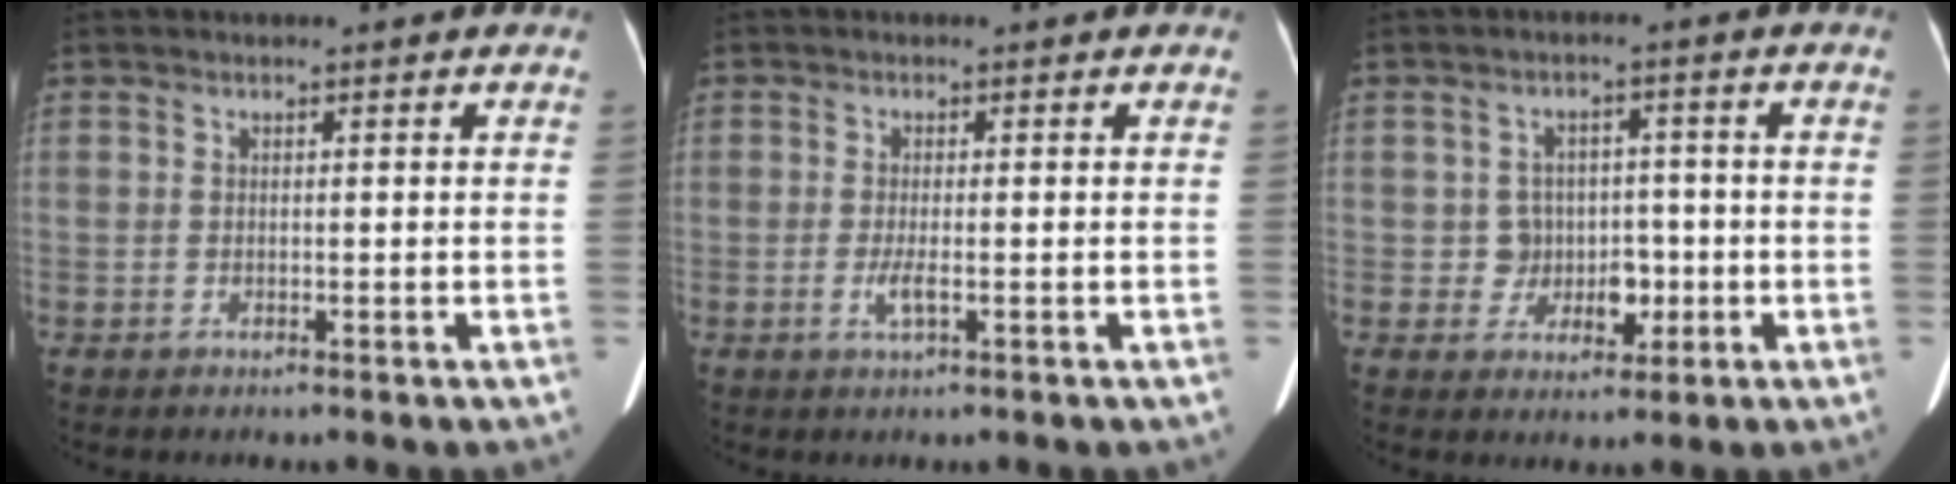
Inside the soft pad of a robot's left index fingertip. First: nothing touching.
{"total": 1.9, "force": [-0.6, 0.2, 1.8], "torque": [-0.039, -0.004, -0.010]}
{"total": 4.7, "force": [-0.7, 4.4, 1.4], "torque": [-0.013, 0.014, -0.005]}